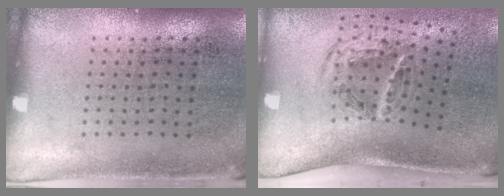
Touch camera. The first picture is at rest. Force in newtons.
{"total": 1.6, "press": 1.1, "slide": 1.2}